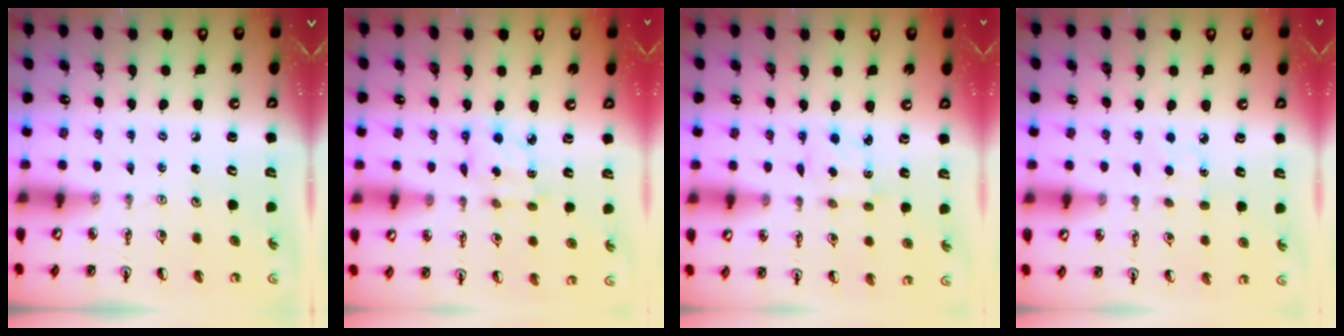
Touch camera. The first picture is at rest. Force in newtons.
{"total": 3.3, "press": 3.3, "slide": 0.1}
{"total": 2.3, "press": 2.3, "slide": 0.4}
{"total": 3.6, "press": 3.6, "slide": 0.5}